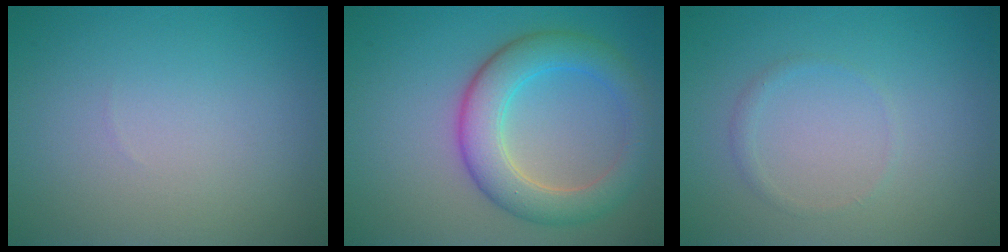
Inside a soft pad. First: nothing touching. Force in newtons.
{"total": 5.5, "press": 5.5, "slide": 0.1}
{"total": 0.7, "press": 0.7, "slide": 0.0}